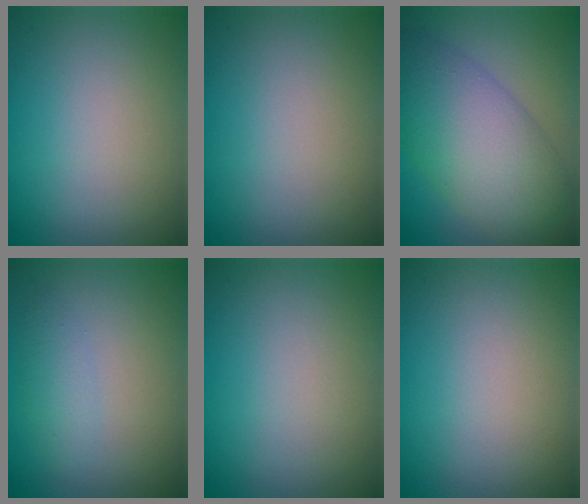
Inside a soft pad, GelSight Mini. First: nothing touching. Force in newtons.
{"total": 0.0}
{"total": 7.2, "press": 7.2, "slide": 0.3}
{"total": 1.6, "press": 1.6, "slide": 0.0}
{"total": 0.0}
{"total": 0.0}